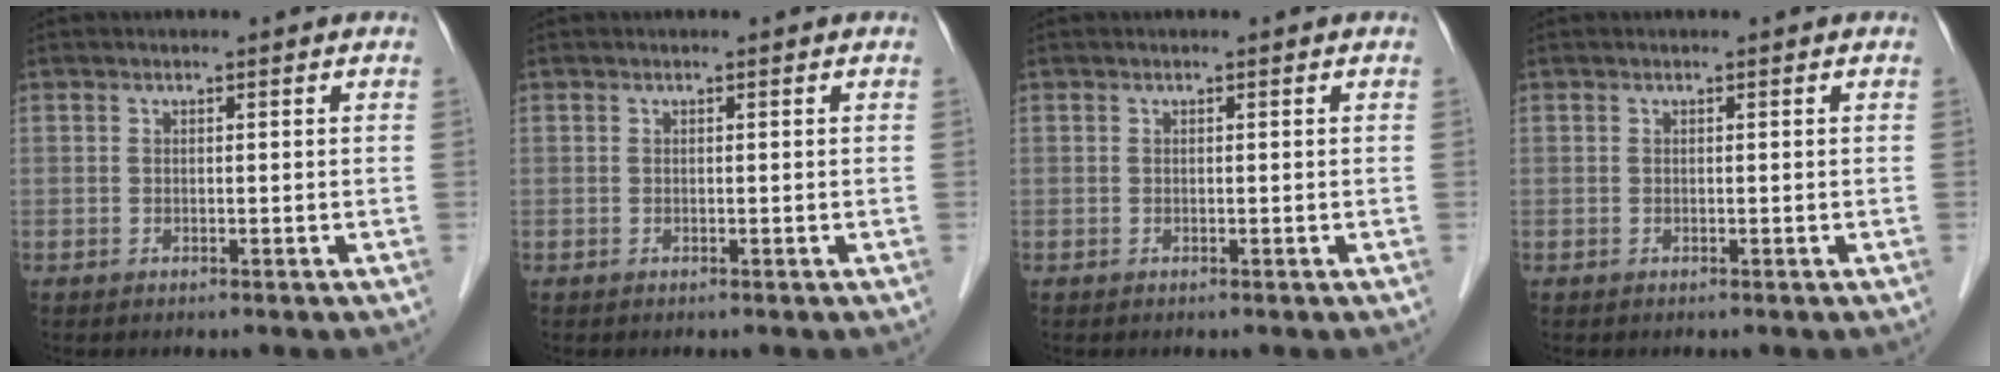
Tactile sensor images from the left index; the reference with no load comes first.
{"total": 0.0}
{"total": 0.0}
{"total": 0.0}